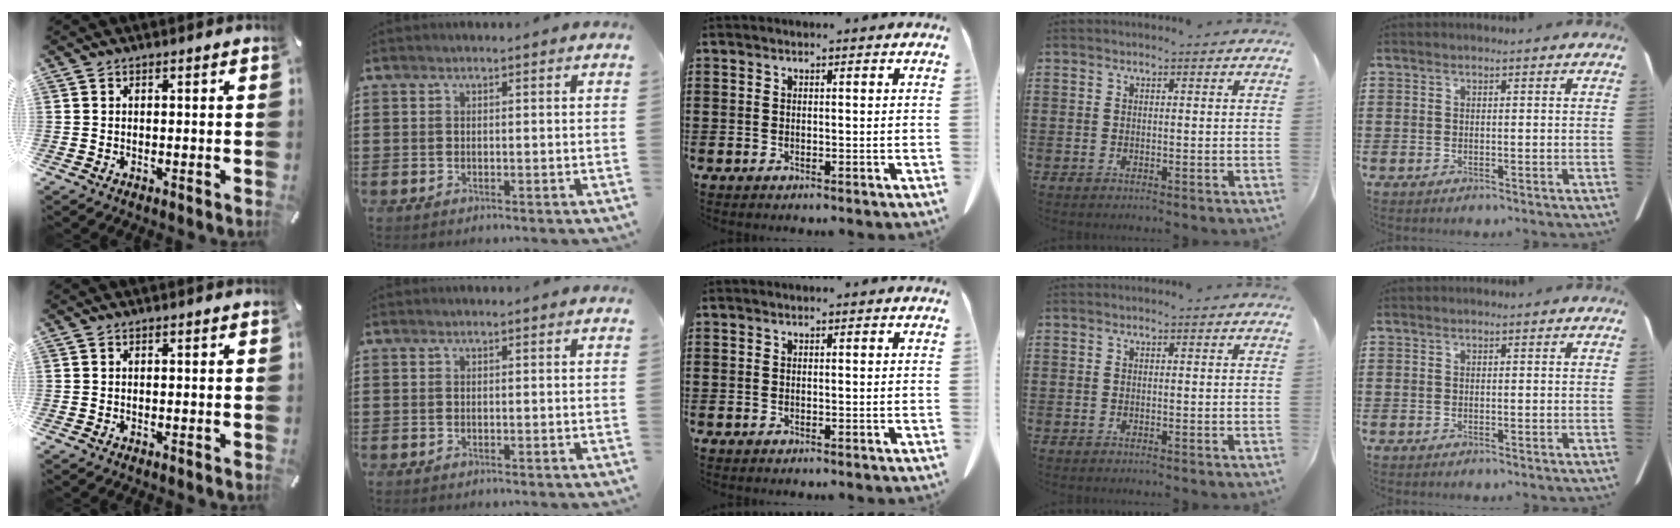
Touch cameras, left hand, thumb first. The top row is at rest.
{}